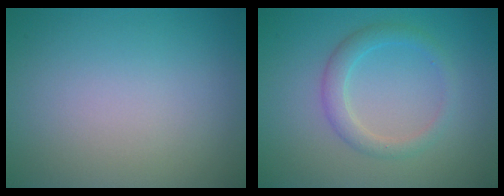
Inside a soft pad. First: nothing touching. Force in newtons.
{"total": 2.3, "press": 2.3, "slide": 0.1}